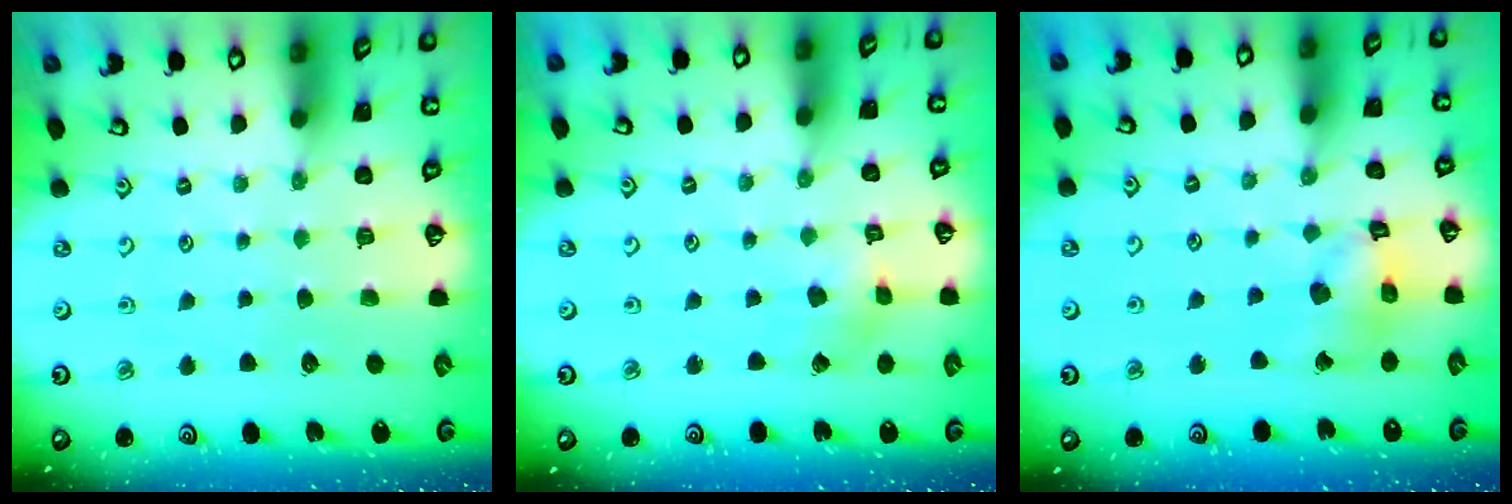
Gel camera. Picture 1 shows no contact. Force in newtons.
{"total": 2.0, "press": 2.0, "slide": 0.3}
{"total": 12.3, "press": 12.2, "slide": 1.5}